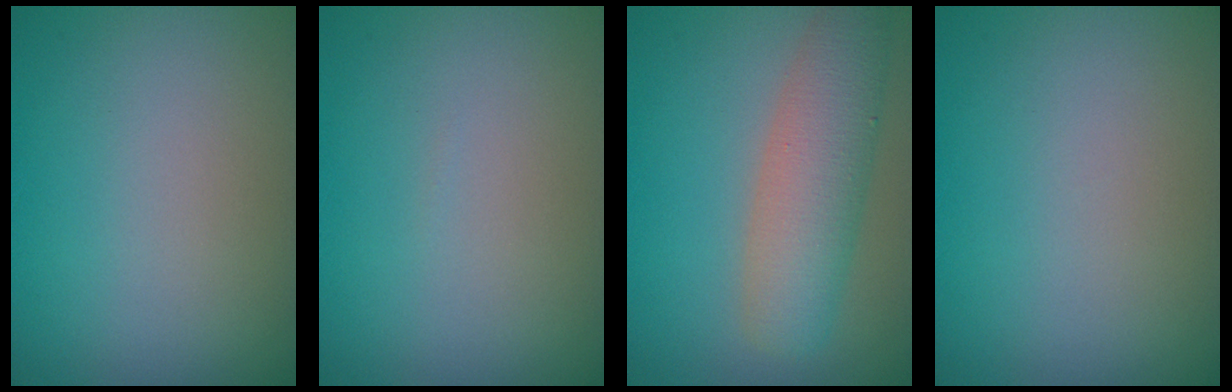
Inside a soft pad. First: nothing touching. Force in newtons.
{"total": 0.0}
{"total": 5.5, "press": 5.5, "slide": 0.3}
{"total": 0.0}